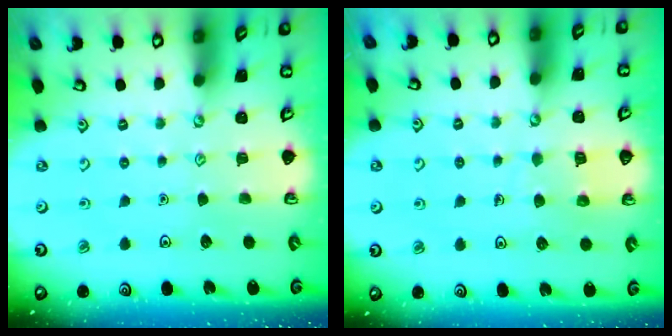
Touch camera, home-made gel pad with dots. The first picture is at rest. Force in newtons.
{"total": 6.6, "press": 6.6, "slide": 0.5}